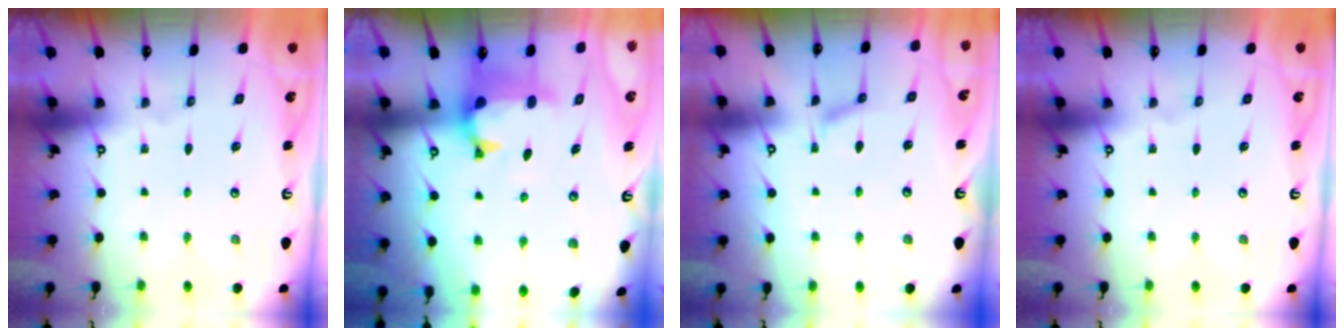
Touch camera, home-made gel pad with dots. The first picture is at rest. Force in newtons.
{"total": 1.5, "press": 0.9, "slide": 1.2}
{"total": 2.1, "press": 2.0, "slide": 0.6}
{"total": 0.0}